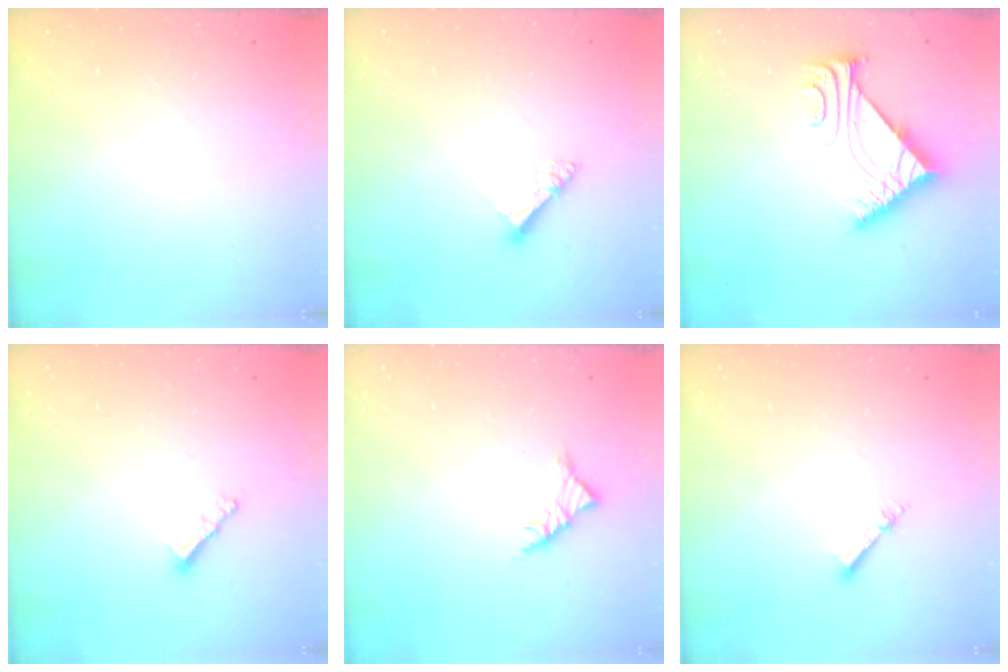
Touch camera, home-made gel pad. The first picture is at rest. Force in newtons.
{"total": 5.5, "press": 5.5, "slide": 0.1}
{"total": 7.1, "press": 7.1, "slide": 0.2}
{"total": 2.9, "press": 2.9, "slide": 0.3}
{"total": 3.5, "press": 3.4, "slide": 1.0}
{"total": 2.1, "press": 2.1, "slide": 0.3}